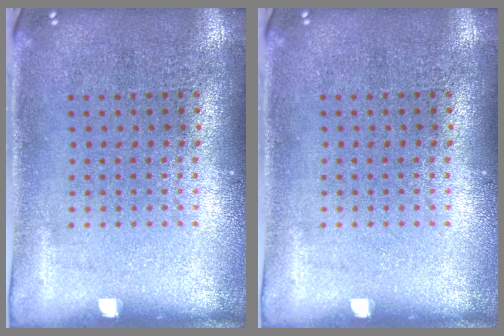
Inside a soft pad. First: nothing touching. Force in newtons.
{"total": 0.0}